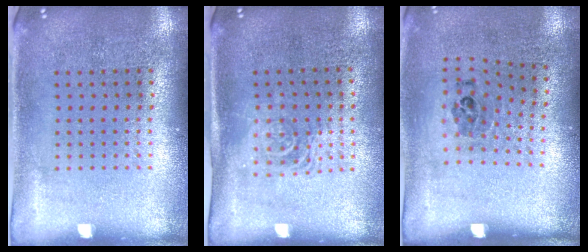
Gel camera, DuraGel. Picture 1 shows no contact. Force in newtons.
{"total": 1.6, "press": 1.3, "slide": 0.9}
{"total": 1.1, "press": 0.7, "slide": 0.8}